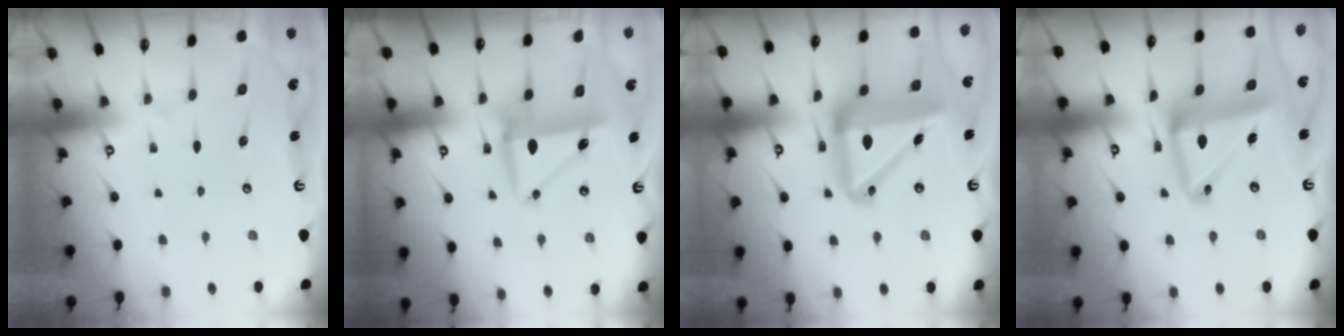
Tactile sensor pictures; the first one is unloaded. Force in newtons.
{"total": 8.0, "press": 7.8, "slide": 1.5}
{"total": 18.8, "press": 18.6, "slide": 2.9}
{"total": 15.3, "press": 15.2, "slide": 1.7}